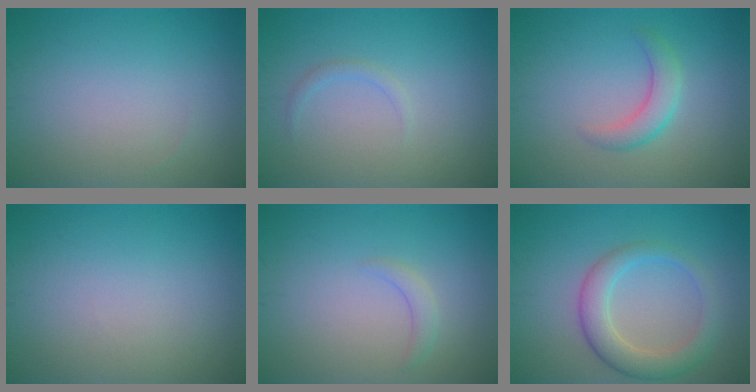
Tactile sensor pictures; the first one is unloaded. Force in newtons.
{"total": 0.9, "press": 0.9, "slide": 0.1}
{"total": 2.5, "press": 2.5, "slide": 0.1}
{"total": 0.0}
{"total": 1.2, "press": 1.2, "slide": 0.2}
{"total": 4.2, "press": 4.2, "slide": 0.2}